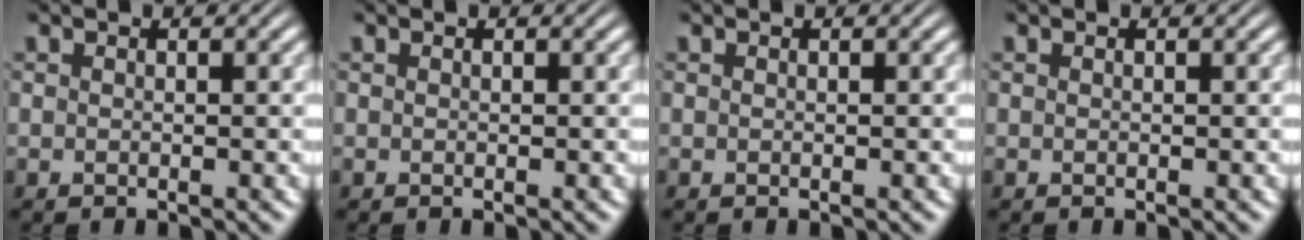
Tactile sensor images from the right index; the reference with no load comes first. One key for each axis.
{"total": 0.0}
{"total": 0.0}
{"total": 0.0}